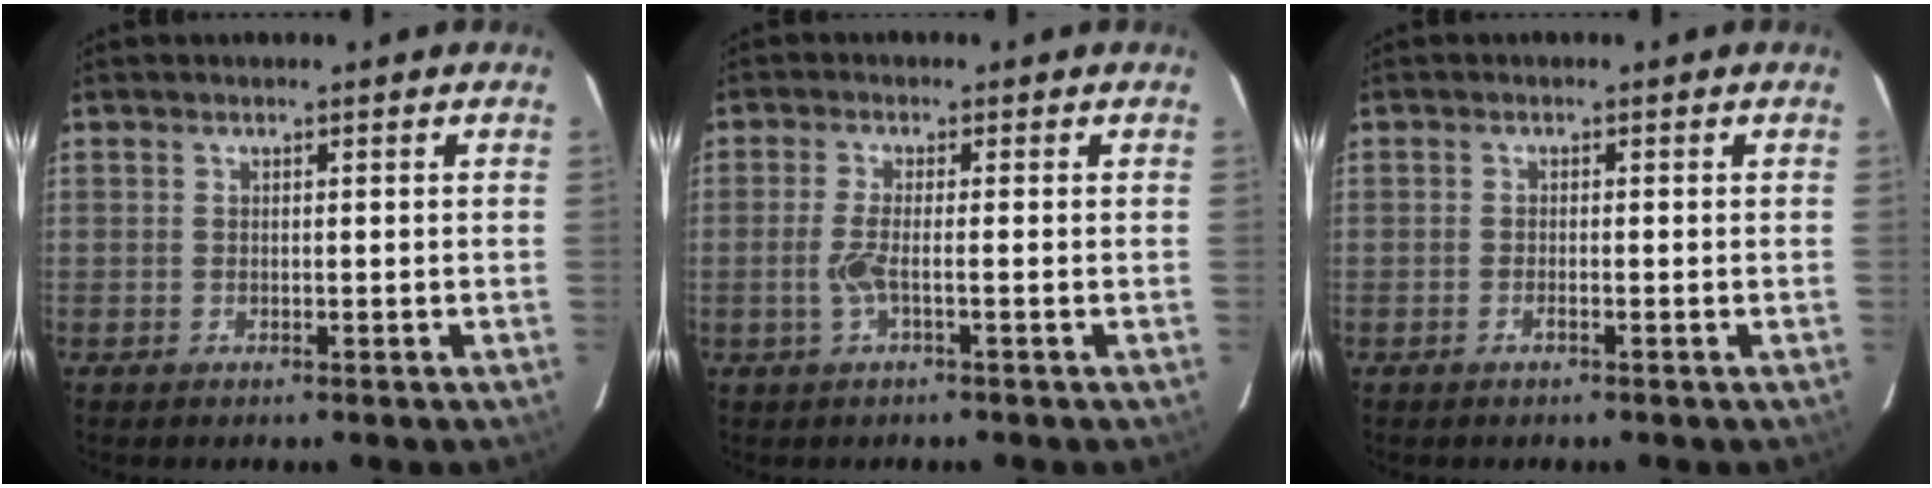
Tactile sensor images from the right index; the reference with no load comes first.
{"total": 2.9, "force": [-0.8, 0.1, 2.8], "torque": [-0.066, -0.004, -0.017]}
{"total": 0.8, "force": [-0.5, 0.1, 0.6], "torque": [-0.016, 0.000, -0.008]}